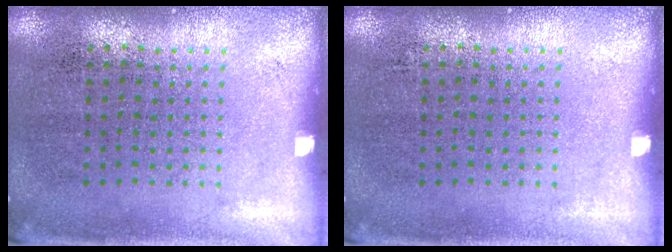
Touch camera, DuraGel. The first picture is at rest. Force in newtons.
{"total": 0.0}